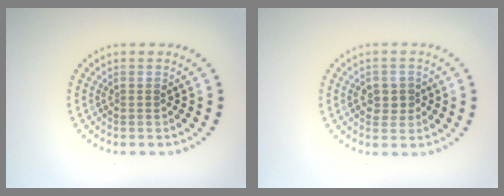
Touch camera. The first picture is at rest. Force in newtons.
{"total": 1.7, "press": 1.7, "slide": 0.3}